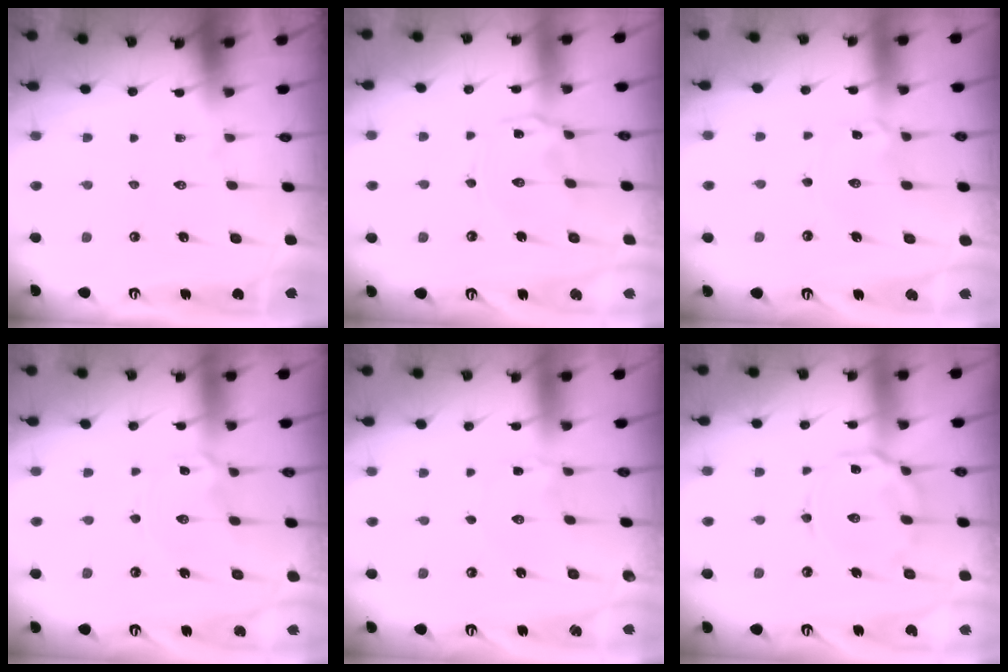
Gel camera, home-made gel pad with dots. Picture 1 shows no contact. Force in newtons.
{"total": 1.4, "press": 1.3, "slide": 0.5}
{"total": 1.6, "press": 1.6, "slide": 0.1}
{"total": 1.7, "press": 1.7, "slide": 0.1}
{"total": 0.8, "press": 0.8, "slide": 0.1}
{"total": 10.1, "press": 10.0, "slide": 0.8}